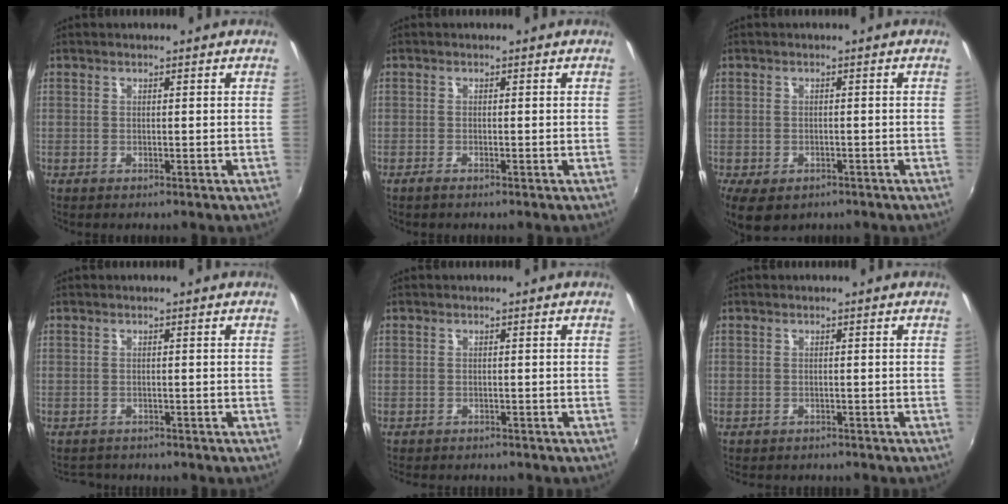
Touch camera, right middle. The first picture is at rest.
{"total": 1.1, "force": [-0.9, 0.1, 0.6], "torque": [-0.014, -0.004, -0.018]}
{"total": 7.0, "force": [-4.1, 4.0, 4.0], "torque": [-0.091, -0.031, -0.064]}
{"total": 2.6, "force": [-2.4, 0.9, 0.2], "torque": [-0.009, -0.007, -0.040]}
{"total": 2.4, "force": [-2.1, 1.0, 0.4], "torque": [-0.019, -0.008, -0.037]}
{"total": 2.0, "force": [-1.7, 1.1, 0.3], "torque": [-0.013, -0.005, -0.026]}